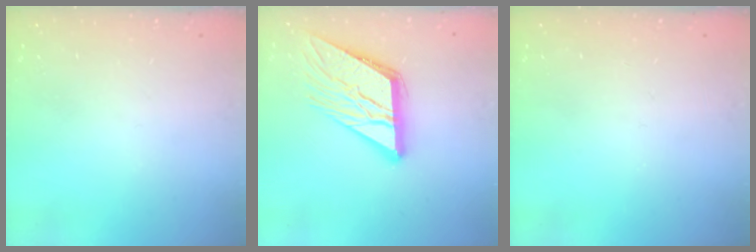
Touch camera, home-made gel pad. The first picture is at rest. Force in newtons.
{"total": 16.2, "press": 16.1, "slide": 1.8}
{"total": 0.0}